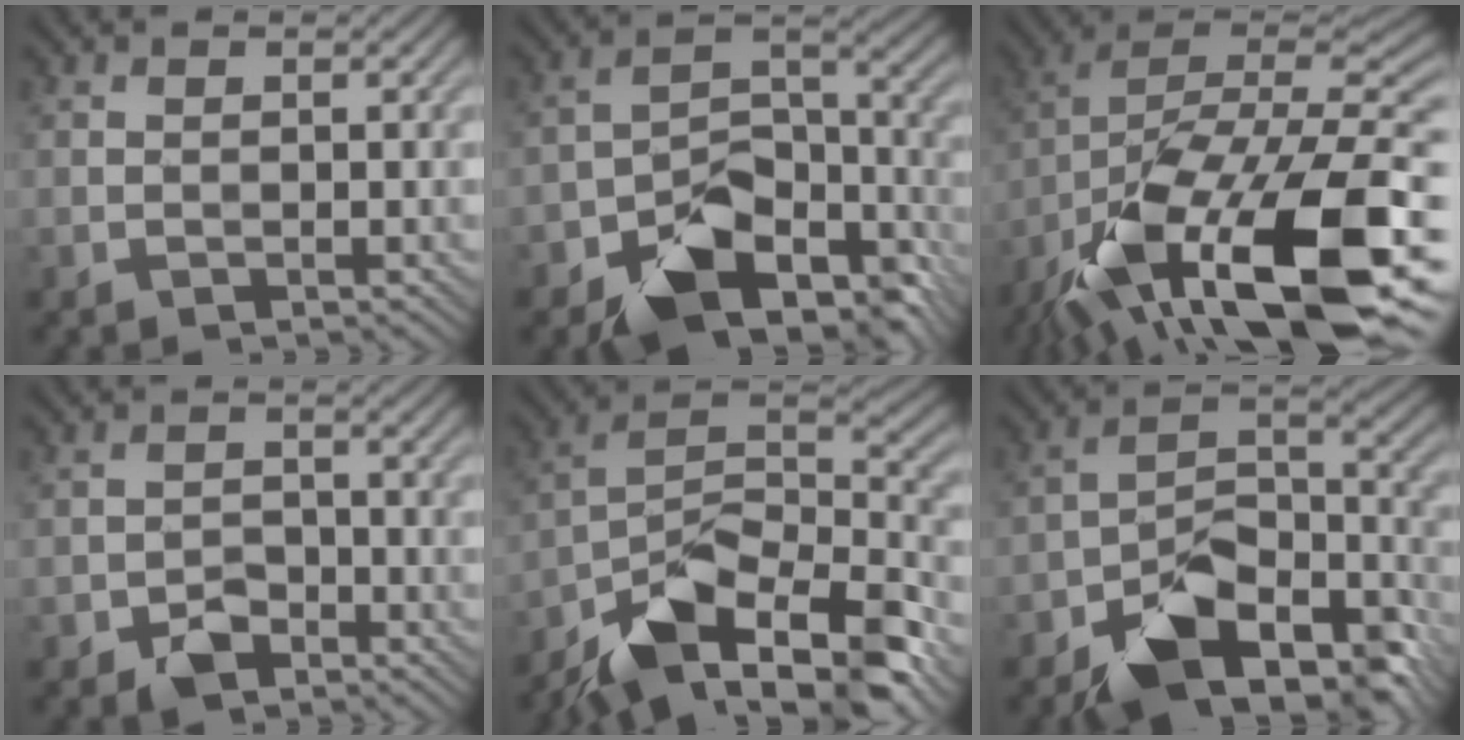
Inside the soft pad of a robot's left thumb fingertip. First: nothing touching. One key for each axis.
{"total": 13.3, "fx": -8.6, "fy": 7.0, "fz": 7.3, "tx": -0.115, "ty": -0.012, "tz": -0.153}
{"total": 20.6, "fx": -10.5, "fy": 9.2, "fz": 15.2, "tx": -0.284, "ty": -0.018, "tz": -0.167}
{"total": 3.2, "fx": -2.2, "fy": 2.0, "fz": 1.3, "tx": -0.019, "ty": 0.000, "tz": -0.047}
{"total": 15.0, "fx": -10.7, "fy": 5.8, "fz": 8.9, "tx": -0.177, "ty": -0.004, "tz": -0.189}
{"total": 14.1, "fx": -9.5, "fy": 6.4, "fz": 8.2, "tx": -0.129, "ty": -0.008, "tz": -0.173}